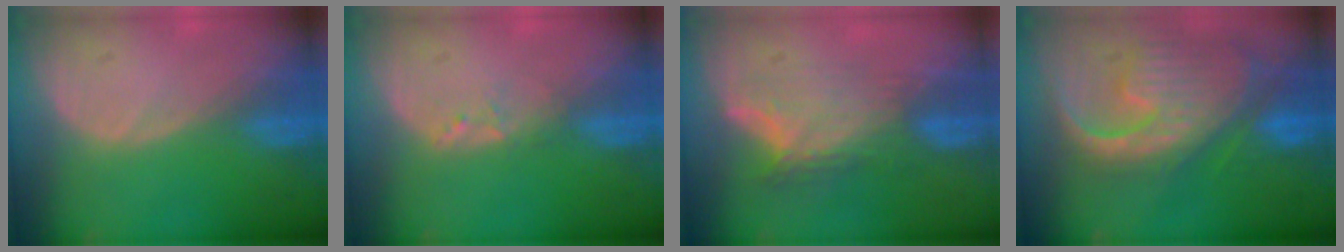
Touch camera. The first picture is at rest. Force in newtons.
{"total": 1.6, "press": 1.5, "slide": 0.3}
{"total": 7.8, "press": 6.8, "slide": 3.7}
{"total": 12.8, "press": 11.0, "slide": 6.6}